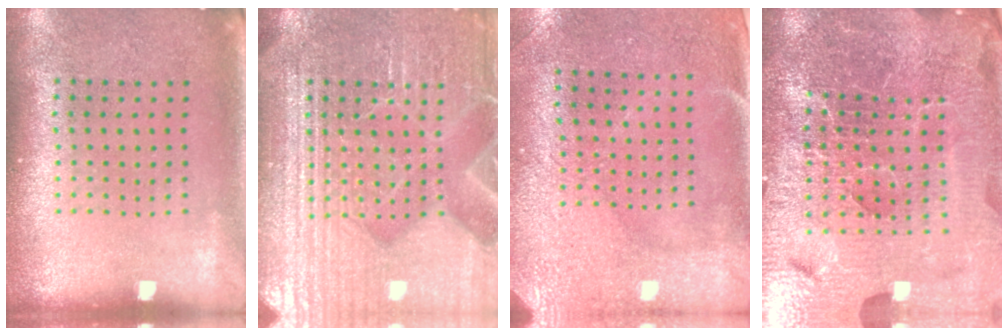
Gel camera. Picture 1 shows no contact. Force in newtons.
{"total": 7.5, "press": 7.5, "slide": 1.1}
{"total": 2.9, "press": 2.4, "slide": 1.6}
{"total": 6.9, "press": 6.0, "slide": 3.3}